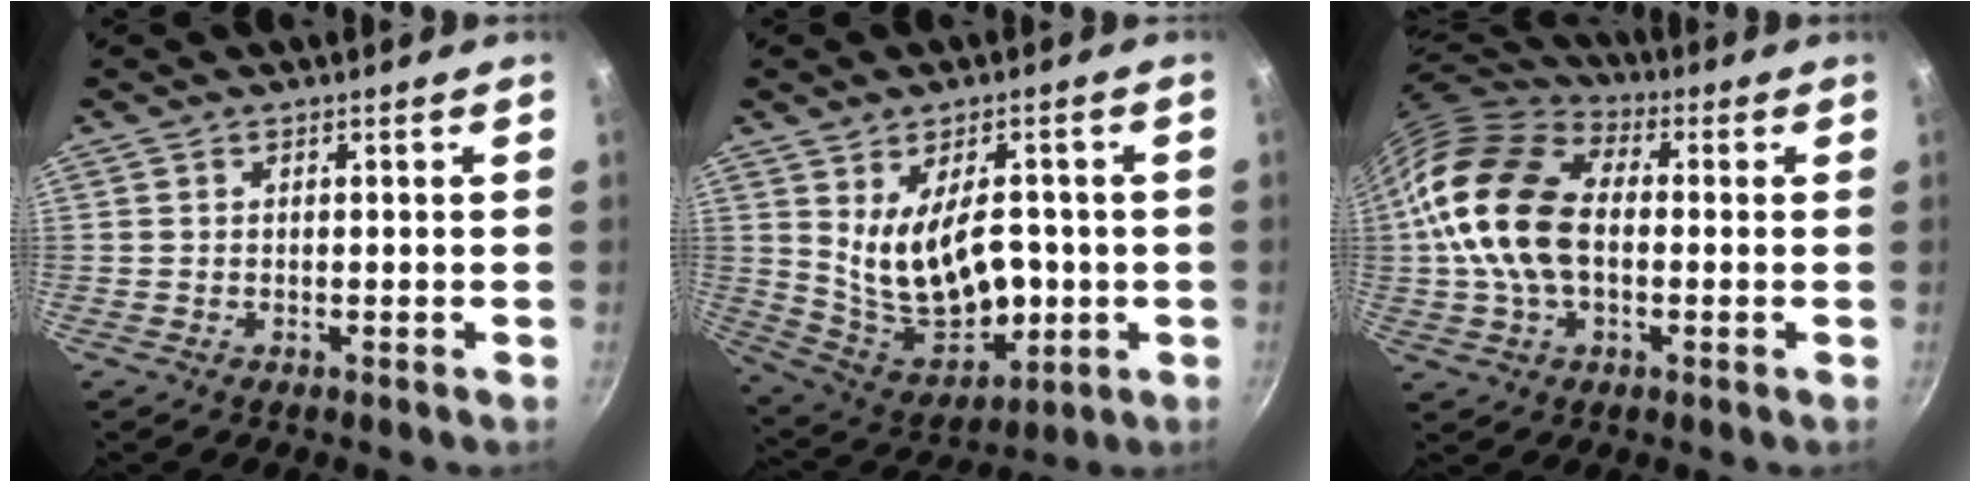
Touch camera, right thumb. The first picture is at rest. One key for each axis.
{"total": 16.4, "fx": 0.3, "fy": 10.1, "fz": 12.9, "tx": -0.169, "ty": -0.028, "tz": 0.036}
{"total": 19.2, "fx": 0.2, "fy": 12.6, "fz": 14.5, "tx": -0.268, "ty": 0.028, "tz": -0.007}